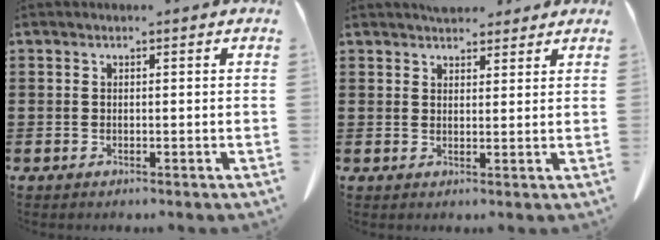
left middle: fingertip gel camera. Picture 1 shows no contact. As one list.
[{"total": 3.0, "force": [2.9, 0.8, 0.6], "torque": [-0.018, -0.005, 0.056]}]